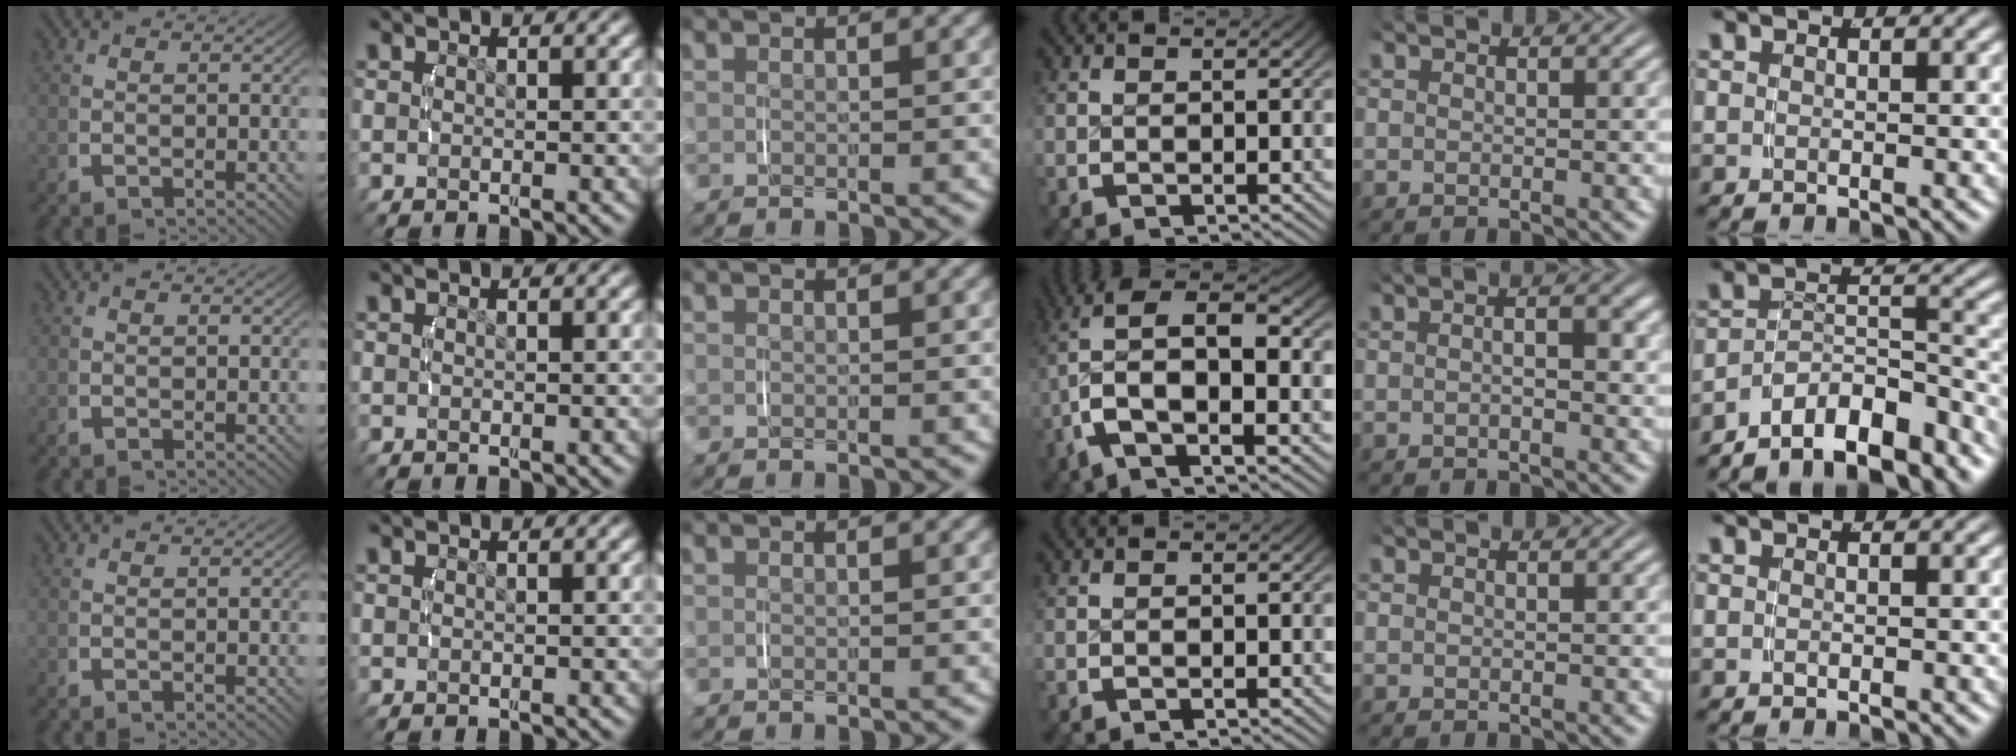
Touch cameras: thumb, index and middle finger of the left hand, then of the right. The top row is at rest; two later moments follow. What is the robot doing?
{"motion": "lift_and_place", "object": "napkin"}